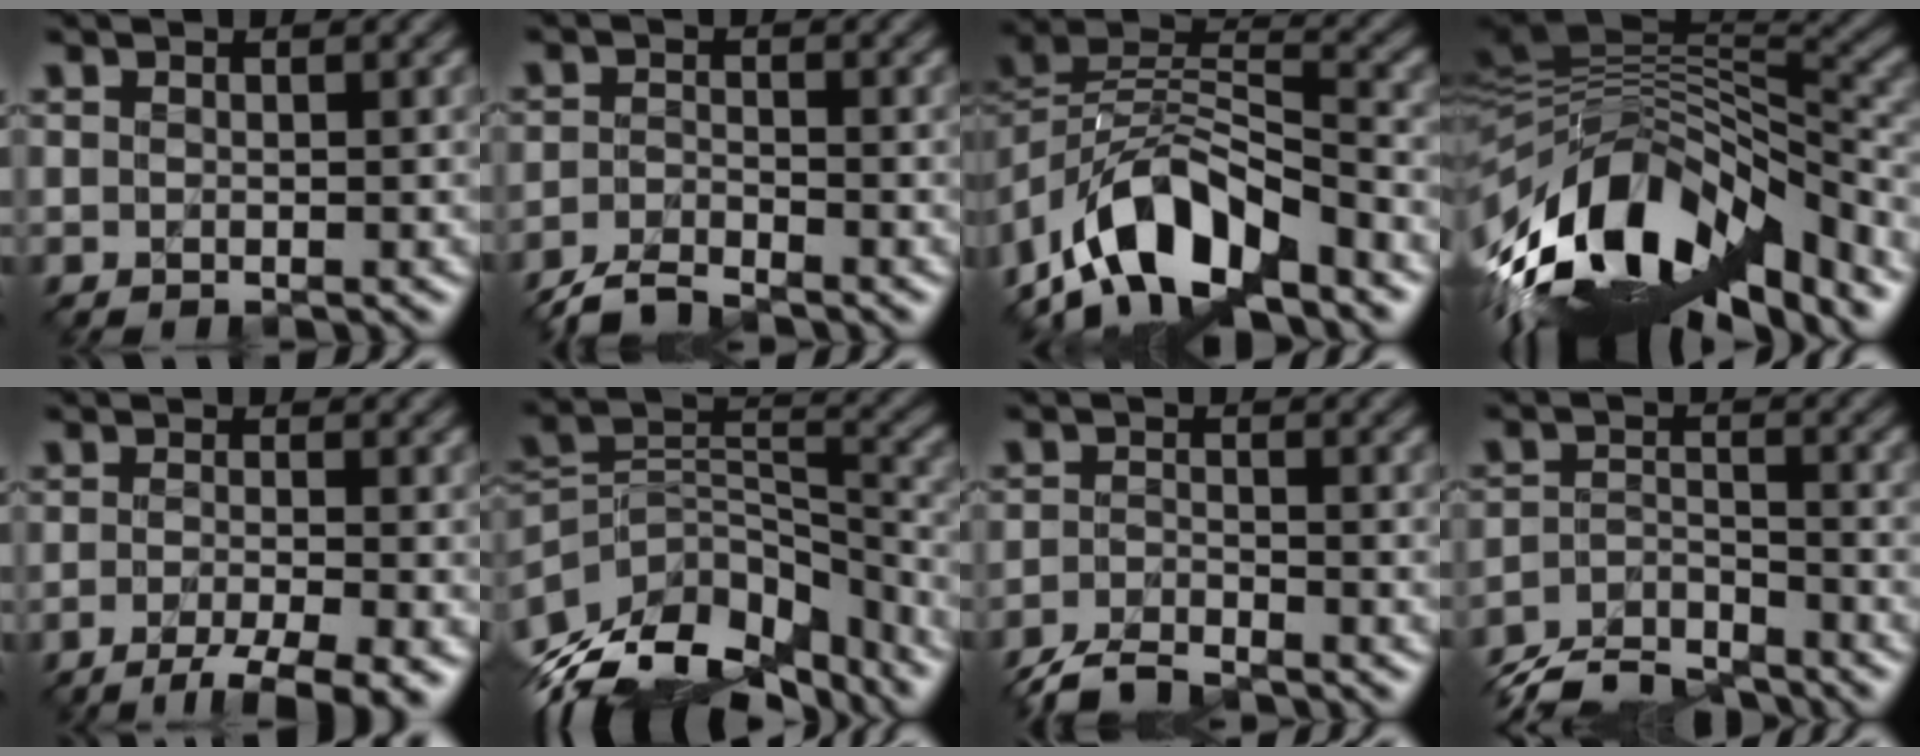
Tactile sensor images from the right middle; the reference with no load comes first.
{"total": 3.0, "force": [-3.0, -0.1, 0.1], "torque": [-0.025, 0.000, -0.064]}
{"total": 8.7, "force": [-5.9, 3.9, 5.0], "torque": [-0.096, 0.012, -0.112]}
{"total": 13.6, "force": [-5.6, 6.2, 10.8], "torque": [-0.215, 0.019, -0.102]}
{"total": 5.2, "force": [-3.6, 0.7, 3.7], "torque": [-0.067, -0.002, -0.057]}
{"total": 11.9, "force": [-8.7, 6.0, 5.6], "torque": [-0.154, 0.022, -0.144]}
{"total": 3.3, "force": [-3.3, 0.0, 0.1], "torque": [-0.025, -0.002, -0.069]}
{"total": 5.4, "force": [-5.3, 0.7, 0.3], "torque": [-0.027, -0.005, -0.100]}